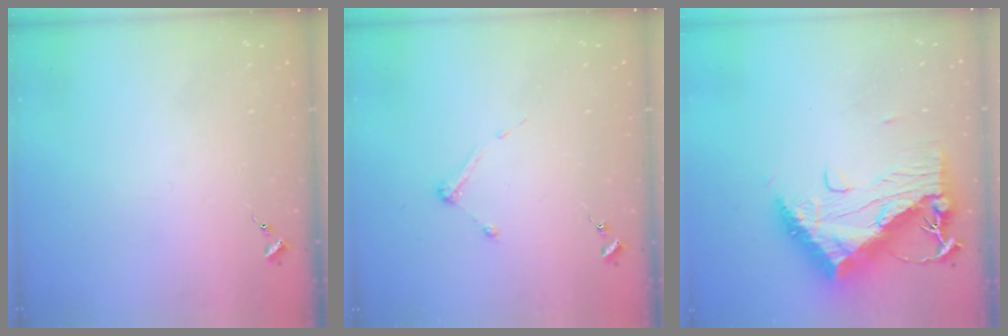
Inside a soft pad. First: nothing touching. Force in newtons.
{"total": 4.1, "press": 4.1, "slide": 0.5}
{"total": 18.8, "press": 18.7, "slide": 1.7}